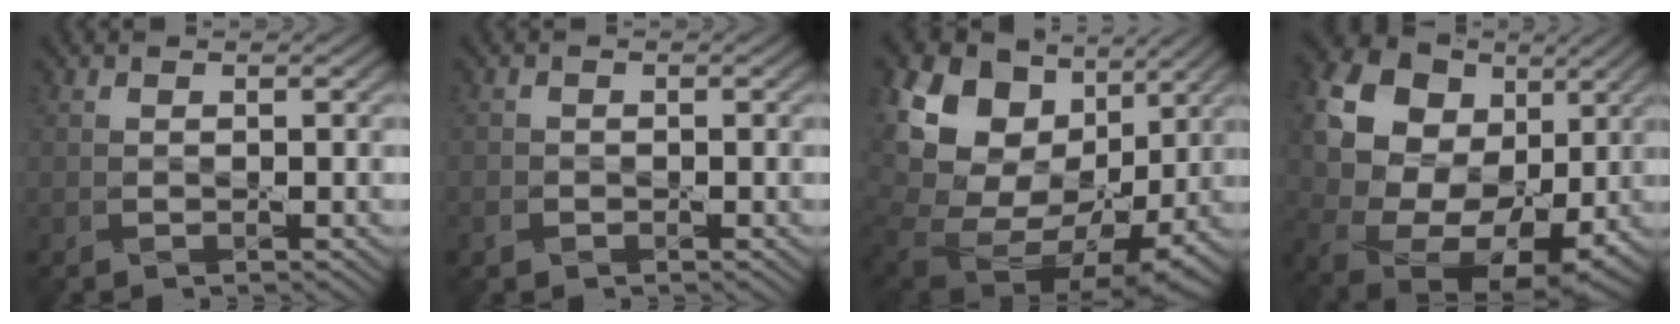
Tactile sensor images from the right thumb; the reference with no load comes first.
{"total": 1.3, "force": [-0.8, 1.0, 0.4], "torque": [-0.009, -0.003, -0.019]}
{"total": 20.4, "force": [6.5, 15.5, 11.5], "torque": [-0.280, 0.030, 0.138]}
{"total": 22.1, "force": [7.6, 17.1, 11.9], "torque": [-0.275, 0.030, 0.141]}